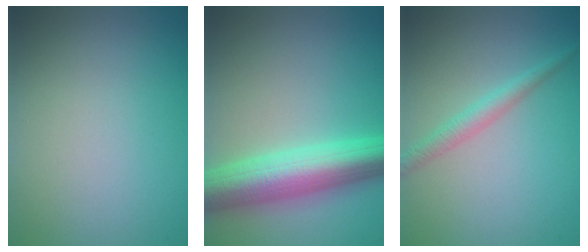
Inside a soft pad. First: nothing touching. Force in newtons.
{"total": 8.0, "press": 8.0, "slide": 0.1}
{"total": 1.9, "press": 1.9, "slide": 0.0}